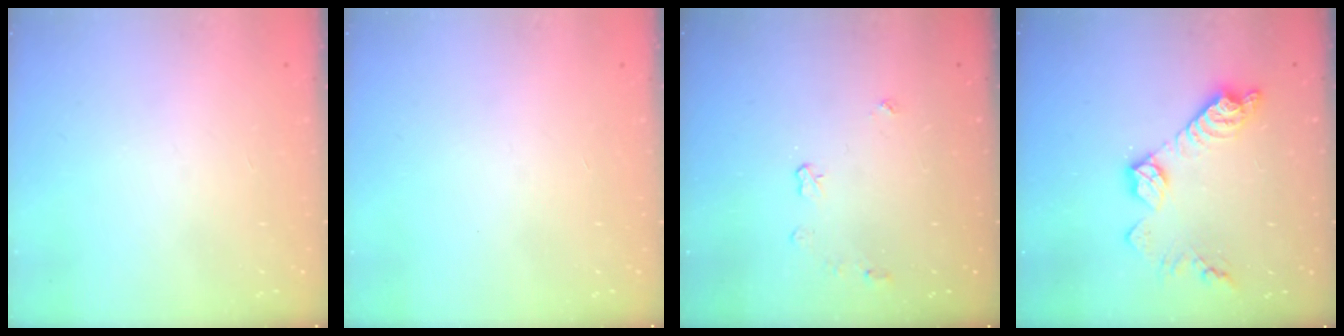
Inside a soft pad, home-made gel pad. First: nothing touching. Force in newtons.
{"total": 0.0}
{"total": 4.2, "press": 4.1, "slide": 0.4}
{"total": 13.5, "press": 13.5, "slide": 0.9}